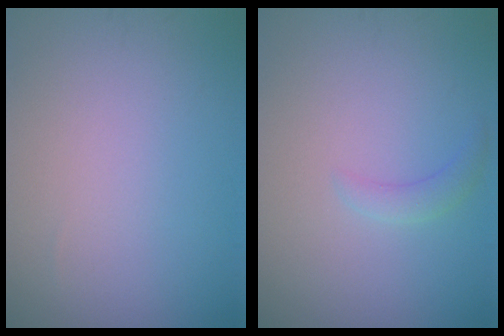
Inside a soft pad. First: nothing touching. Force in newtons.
{"total": 1.3, "press": 1.3, "slide": 0.1}